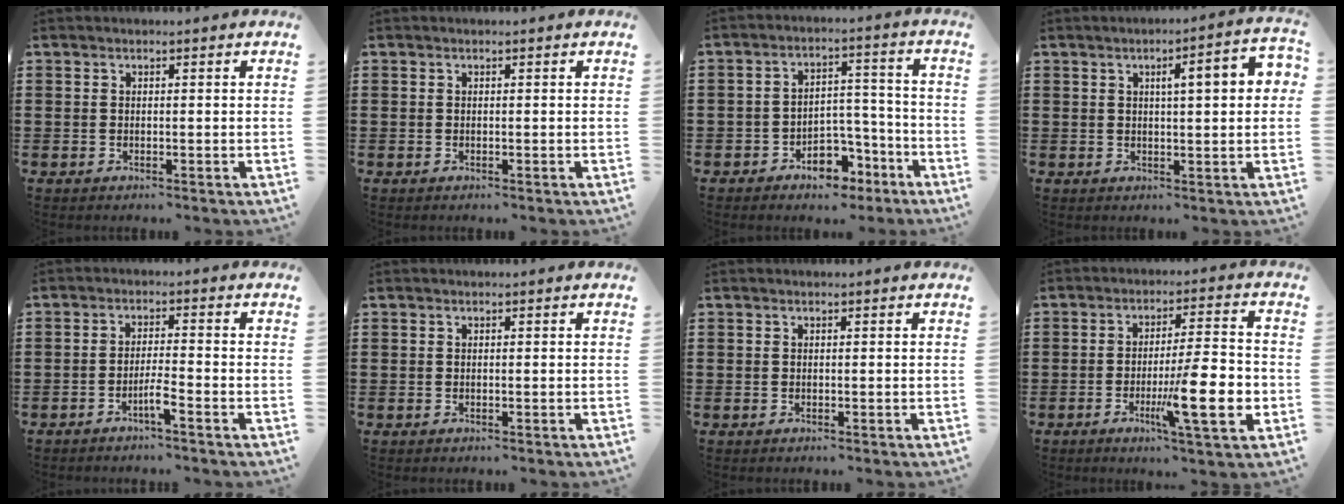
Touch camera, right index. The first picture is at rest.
{"total": 0.0}
{"total": 5.9, "force": [-4.1, 3.8, 1.9], "torque": [-0.032, 0.024, -0.073]}
{"total": 5.5, "force": [1.1, 0.9, 5.3], "torque": [-0.076, -0.006, 0.008]}
{"total": 3.0, "force": [-2.0, 0.0, 2.3], "torque": [-0.048, -0.001, -0.040]}
{"total": 0.0}
{"total": 0.0}
{"total": 12.7, "force": [-3.7, 1.9, 12.0], "torque": [-0.197, -0.007, -0.062]}